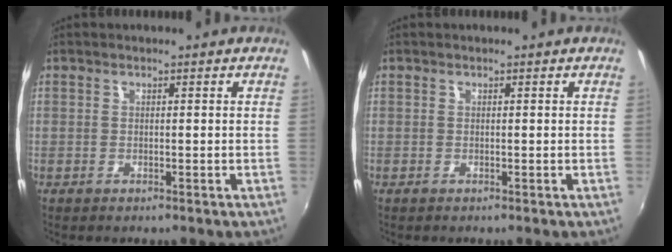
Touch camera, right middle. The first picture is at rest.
{"total": 0.0}